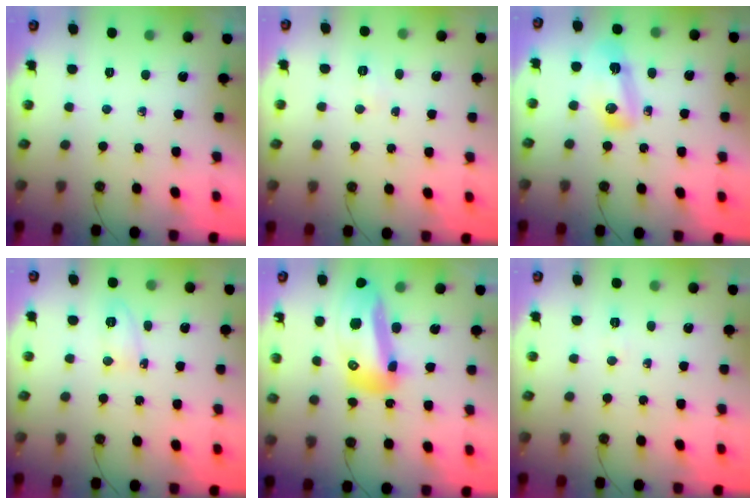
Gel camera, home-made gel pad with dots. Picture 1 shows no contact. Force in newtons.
{"total": 4.4, "press": 4.3, "slide": 0.6}
{"total": 8.1, "press": 8.1, "slide": 0.5}
{"total": 4.4, "press": 4.3, "slide": 0.9}
{"total": 18.2, "press": 18.1, "slide": 2.1}
{"total": 2.8, "press": 2.8, "slide": 0.5}